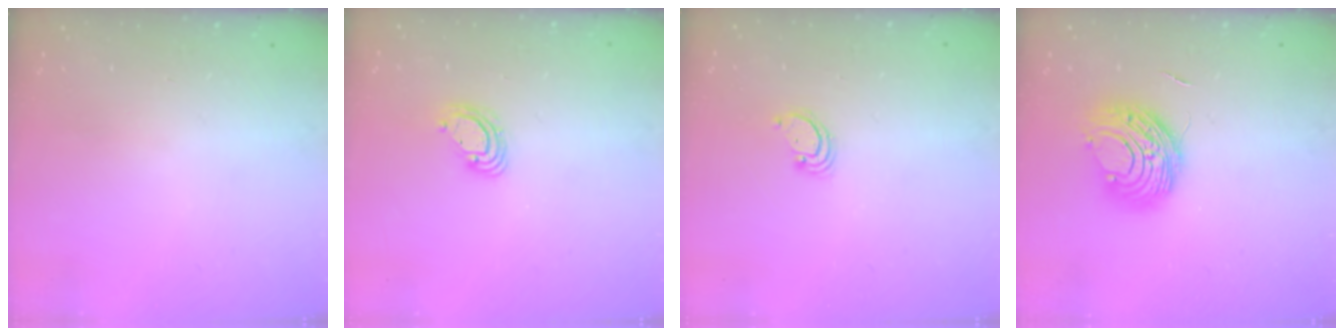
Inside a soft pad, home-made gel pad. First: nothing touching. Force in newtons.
{"total": 5.7, "press": 5.7, "slide": 0.5}
{"total": 1.7, "press": 1.7, "slide": 0.1}
{"total": 9.1, "press": 9.1, "slide": 0.5}